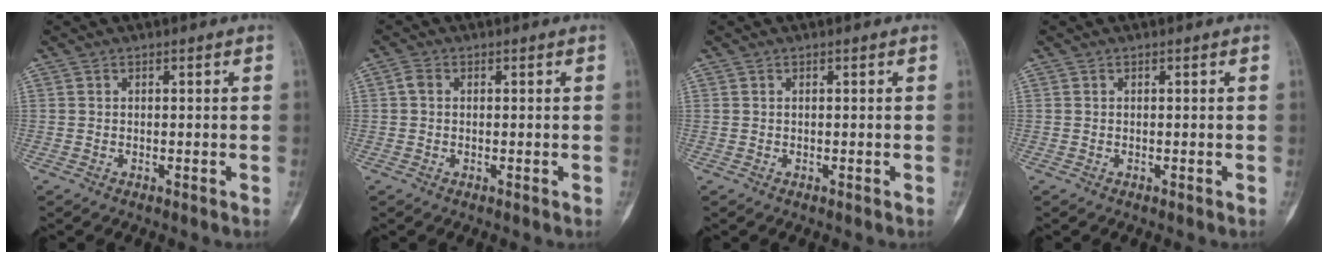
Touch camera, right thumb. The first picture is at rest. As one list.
[{"total": 1.5, "force": [0.2, 1.1, 1.0], "torque": [-0.019, 0.001, 0.000]}, {"total": 0.0}, {"total": 0.0}]